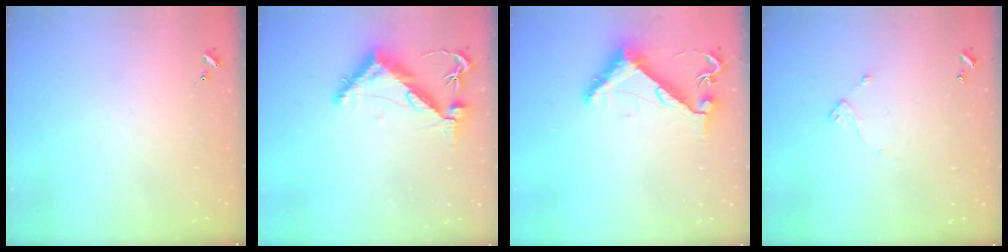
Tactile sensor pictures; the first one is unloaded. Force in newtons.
{"total": 11.0, "press": 10.9, "slide": 1.1}
{"total": 7.9, "press": 7.9, "slide": 0.4}
{"total": 5.8, "press": 5.8, "slide": 0.5}